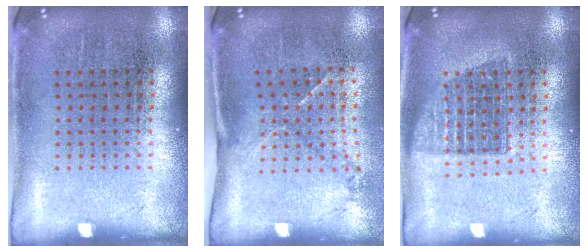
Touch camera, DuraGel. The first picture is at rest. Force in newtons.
{"total": 1.5, "press": 1.0, "slide": 1.2}
{"total": 1.4, "press": 1.2, "slide": 0.8}